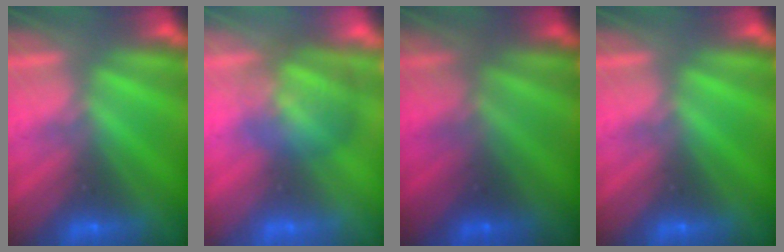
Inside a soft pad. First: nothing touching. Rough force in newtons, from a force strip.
{"total": 3.2}
{"total": 1.9}
{"total": 0.0}